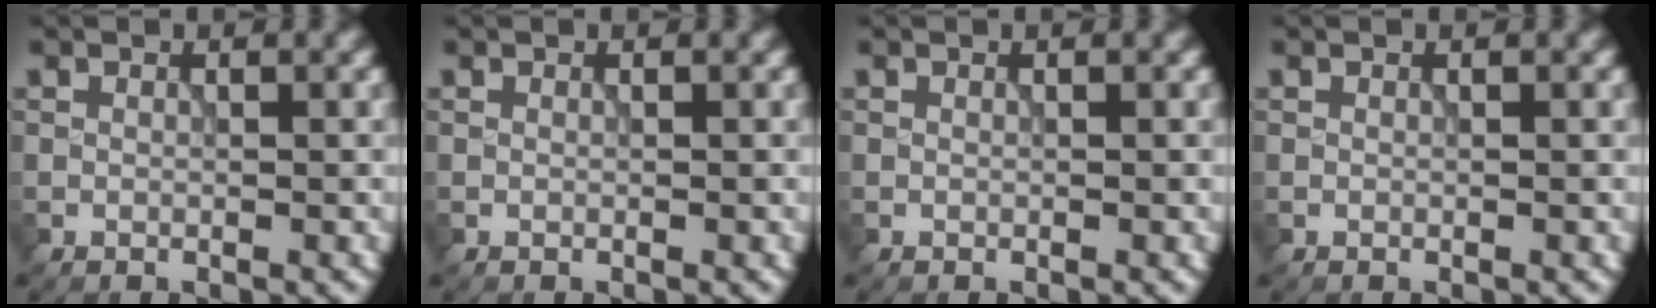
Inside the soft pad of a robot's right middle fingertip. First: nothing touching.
{"total": 0.0}
{"total": 0.0}
{"total": 0.0}